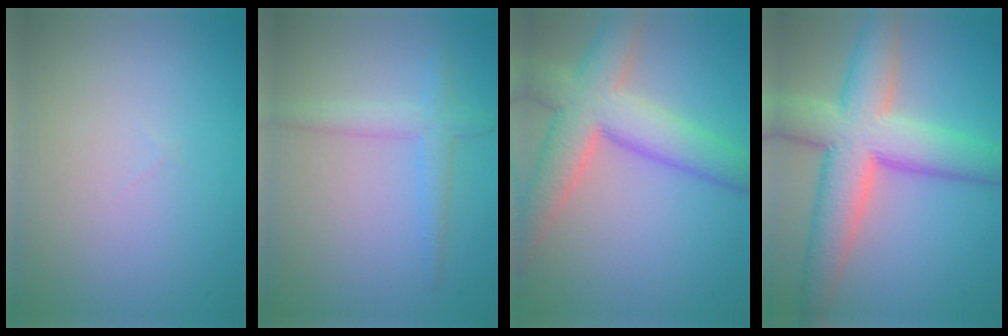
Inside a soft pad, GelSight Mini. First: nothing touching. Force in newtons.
{"total": 2.0, "press": 2.0, "slide": 0.1}
{"total": 8.4, "press": 8.4, "slide": 0.6}
{"total": 9.9, "press": 9.9, "slide": 0.5}